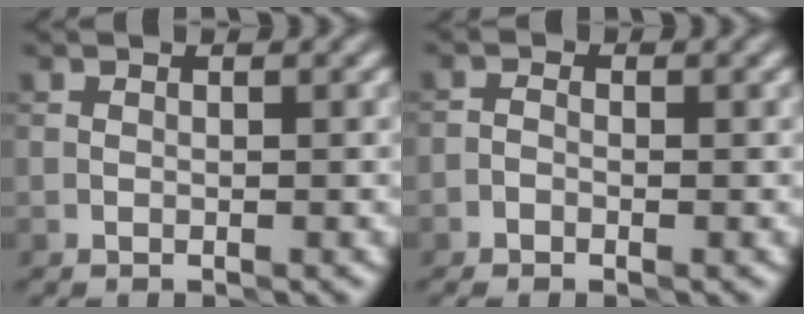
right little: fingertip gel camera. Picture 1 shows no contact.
{"total": 1.2, "force": [-0.6, 0.7, 0.8], "torque": [-0.012, 0.003, -0.015]}